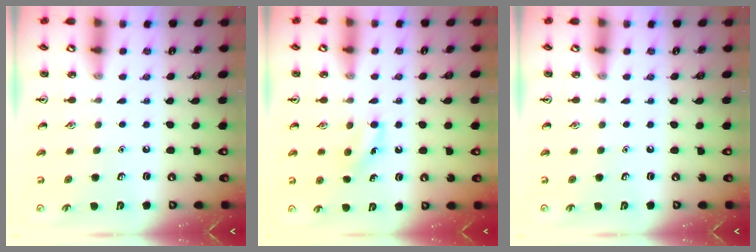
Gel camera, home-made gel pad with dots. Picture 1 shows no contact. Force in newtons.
{"total": 6.6, "press": 6.2, "slide": 2.1}
{"total": 0.0}